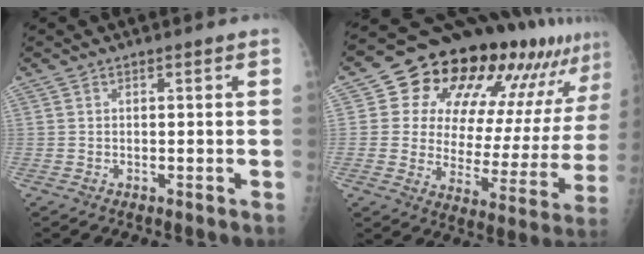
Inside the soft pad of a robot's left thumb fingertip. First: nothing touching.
{"total": 25.6, "force": [15.8, 11.8, 16.2], "torque": [-0.197, -0.039, 0.221]}